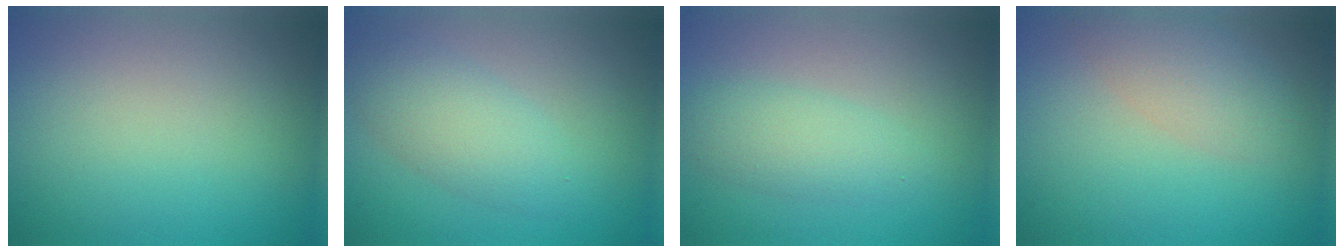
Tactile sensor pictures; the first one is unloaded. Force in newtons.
{"total": 3.9, "press": 3.8, "slide": 0.2}
{"total": 2.8, "press": 2.8, "slide": 0.2}
{"total": 3.3, "press": 3.3, "slide": 0.3}